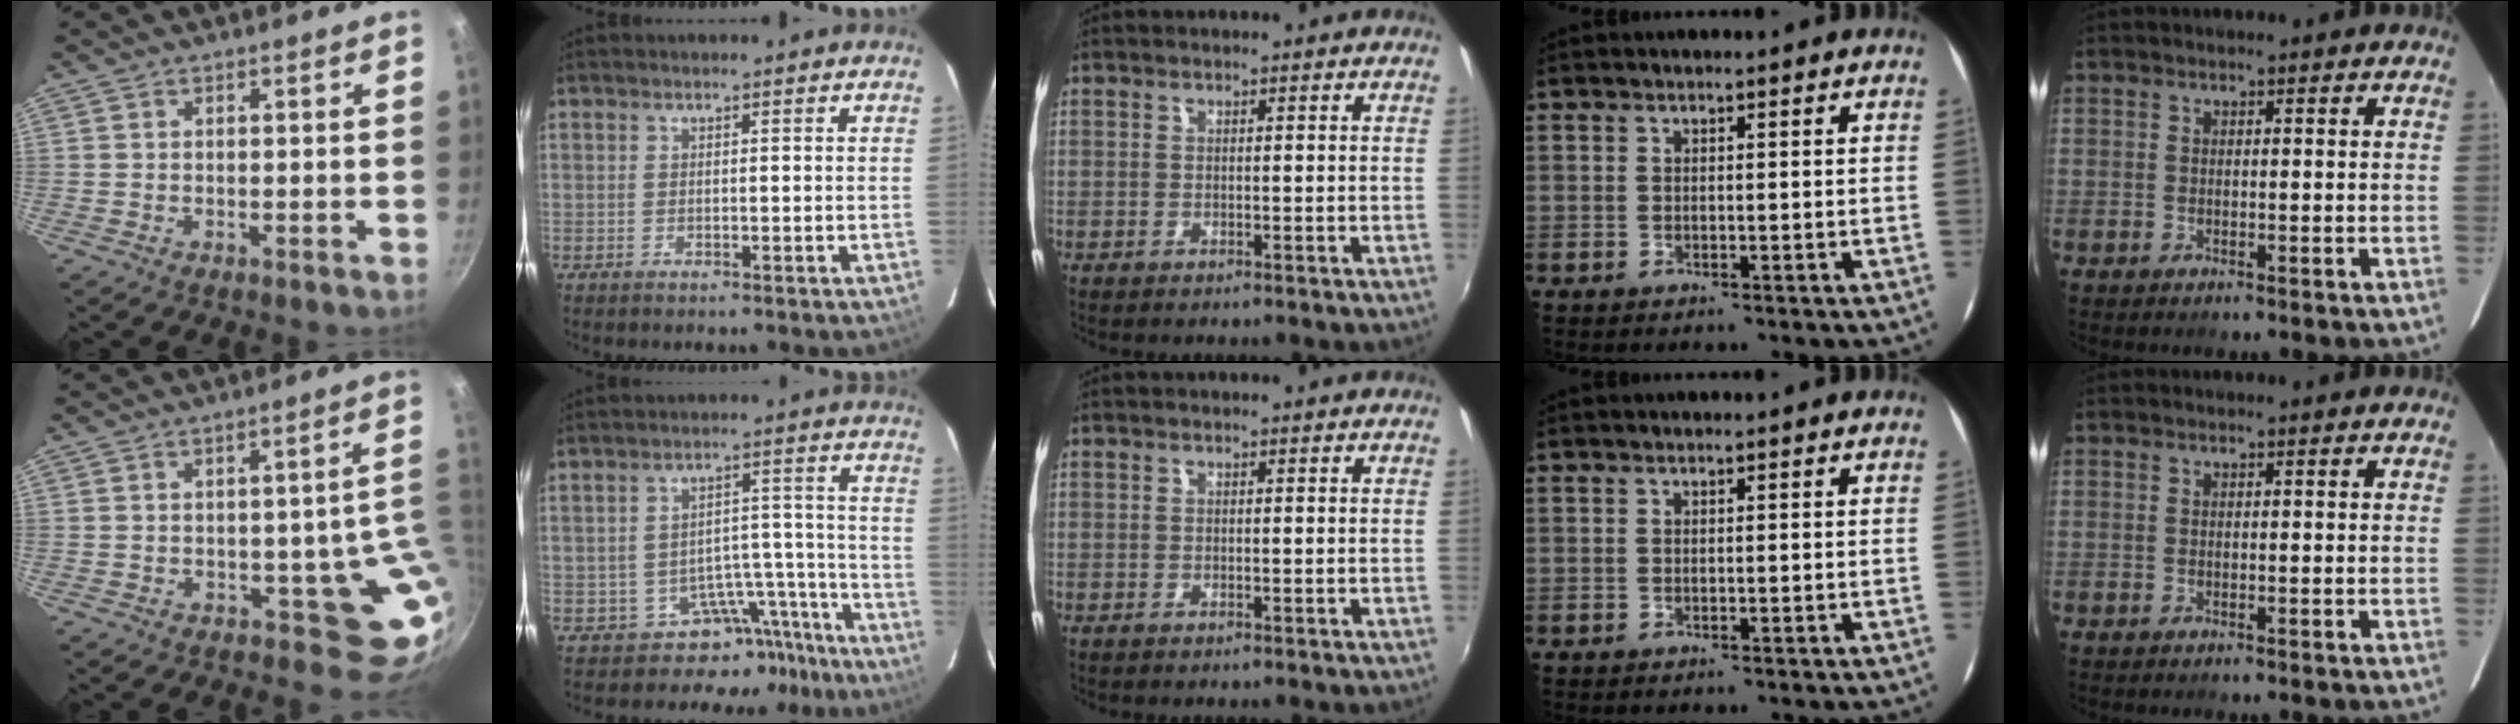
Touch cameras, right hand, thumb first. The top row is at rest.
{"thumb": {"total": 7.9, "force": [-0.5, 5.0, 6.1], "torque": [-0.019, 0.009, 0.000]}, "index": {"total": 9.6, "force": [-8.4, 4.5, 0.3], "torque": [0.018, 0.061, -0.109]}}